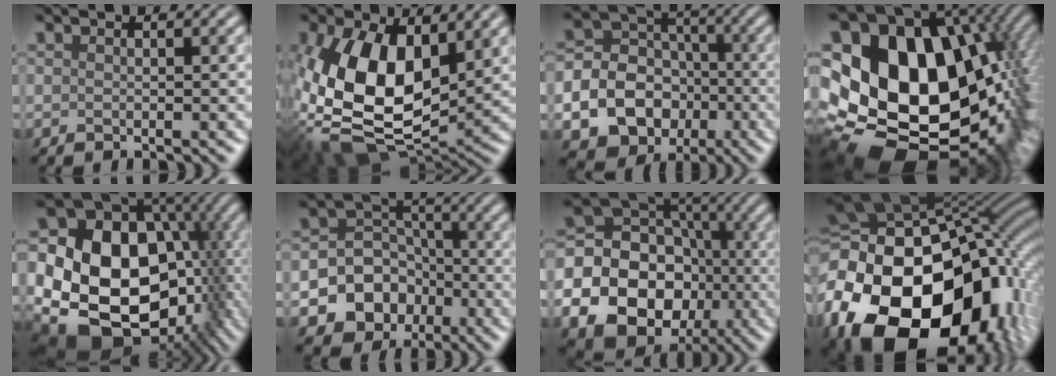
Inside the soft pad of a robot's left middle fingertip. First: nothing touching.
{"total": 14.6, "force": [1.6, 8.9, 11.5], "torque": [-0.239, -0.038, 0.033]}
{"total": 15.4, "force": [-5.4, 13.4, 5.4], "torque": [-0.133, -0.045, -0.094]}
{"total": 19.6, "force": [1.1, 14.0, 13.7], "torque": [-0.241, -0.020, 0.053]}
{"total": 19.8, "force": [-1.2, 15.2, 12.6], "torque": [-0.206, -0.019, 0.011]}
{"total": 9.9, "force": [-4.5, 8.3, 2.8], "torque": [-0.034, -0.015, -0.095]}
{"total": 20.4, "force": [-5.6, 18.1, 7.6], "torque": [-0.186, -0.021, -0.111]}
{"total": 22.6, "force": [-5.8, 15.7, 15.2], "torque": [-0.342, -0.033, -0.091]}